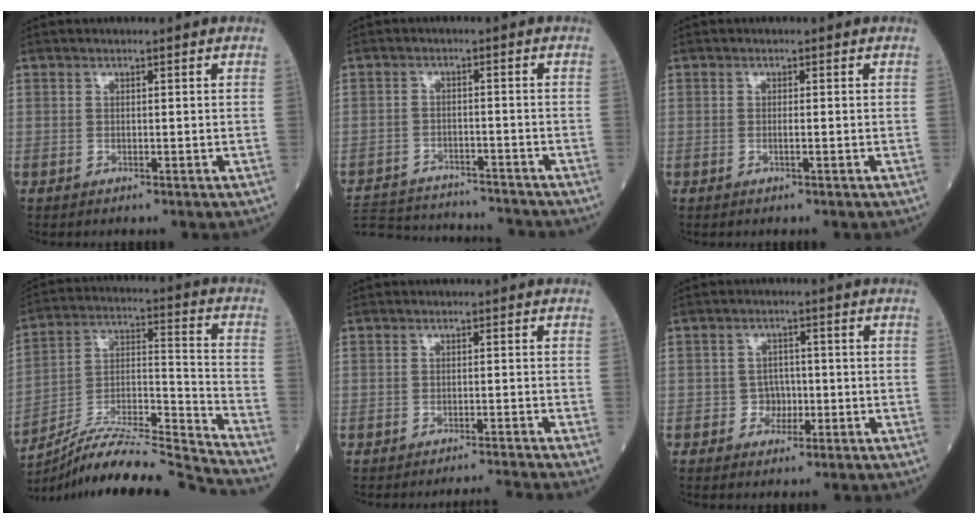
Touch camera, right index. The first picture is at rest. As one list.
[{"total": 16.3, "force": [-15.4, 2.9, 4.5], "torque": [-0.106, -0.002, -0.222]}, {"total": 0.9, "force": [-0.3, 0.0, 0.9], "torque": [-0.019, -0.001, -0.005]}, {"total": 19.4, "force": [-18.4, -2.1, 5.9], "torque": [-0.109, 0.009, -0.315]}, {"total": 4.0, "force": [-3.4, -2.2, 0.2], "torque": [0.000, -0.004, -0.048]}, {"total": 2.9, "force": [-0.9, 2.5, 1.1], "torque": [-0.007, 0.009, -0.014]}]